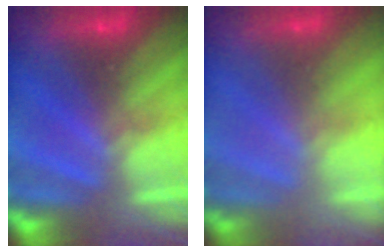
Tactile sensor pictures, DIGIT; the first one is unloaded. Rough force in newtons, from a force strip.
{"total": 1.7}